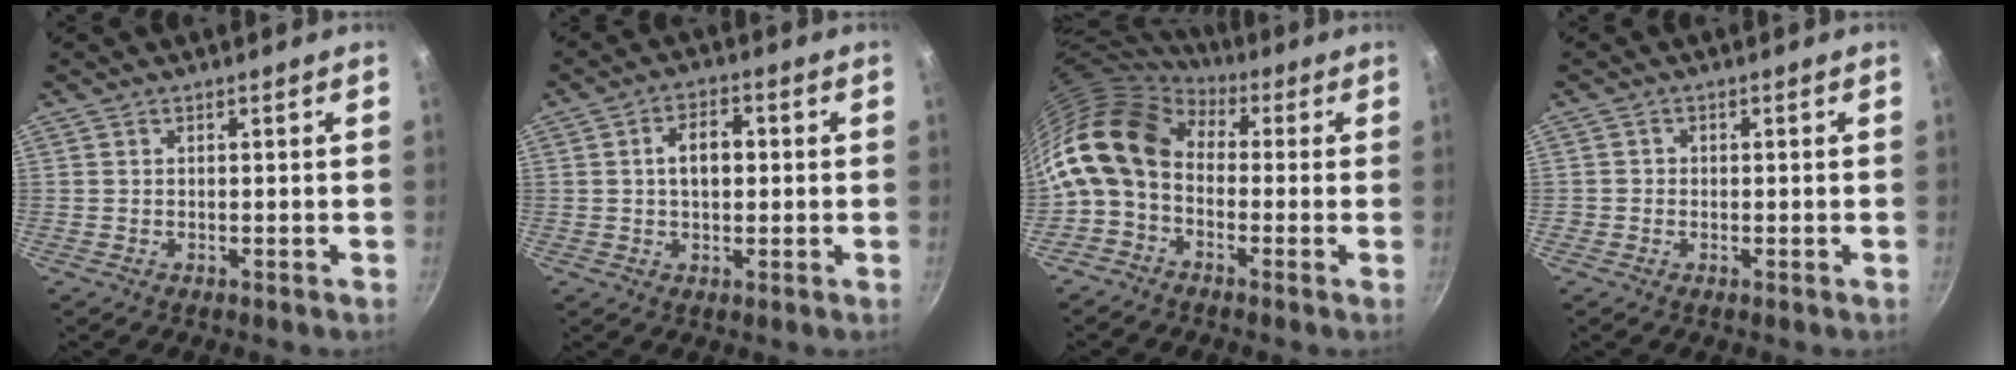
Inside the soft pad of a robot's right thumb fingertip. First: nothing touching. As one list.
[{"total": 6.0, "force": [0.5, 3.7, 4.6], "torque": [-0.057, 0.016, 0.004]}, {"total": 13.1, "force": [0.6, 9.3, 9.2], "torque": [-0.159, 0.025, -0.013]}, {"total": 1.1, "force": [-0.3, 1.0, 0.1], "torque": [0.001, 0.003, -0.006]}]